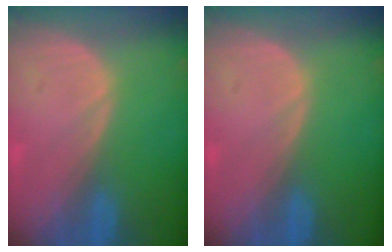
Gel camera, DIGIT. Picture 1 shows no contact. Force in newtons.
{"total": 0.0}